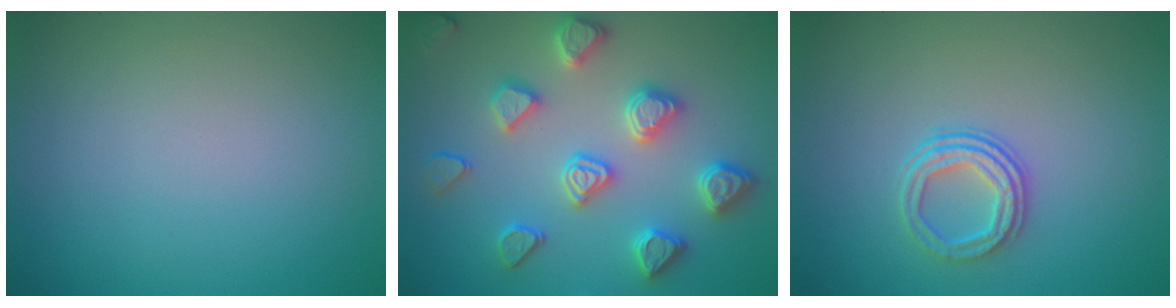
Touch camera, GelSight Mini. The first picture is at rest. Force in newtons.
{"total": 4.7, "press": 4.6, "slide": 0.6}
{"total": 3.0, "press": 2.4, "slide": 1.7}